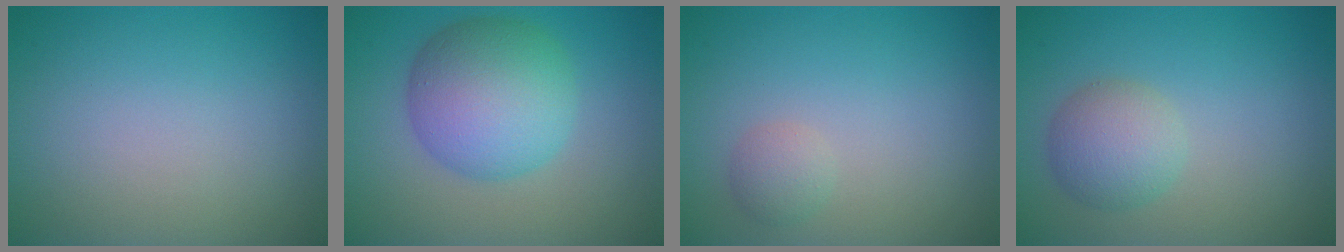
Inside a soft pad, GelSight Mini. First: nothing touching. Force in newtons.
{"total": 7.9, "press": 7.9, "slide": 0.1}
{"total": 1.3, "press": 1.3, "slide": 0.1}
{"total": 3.3, "press": 3.3, "slide": 0.0}